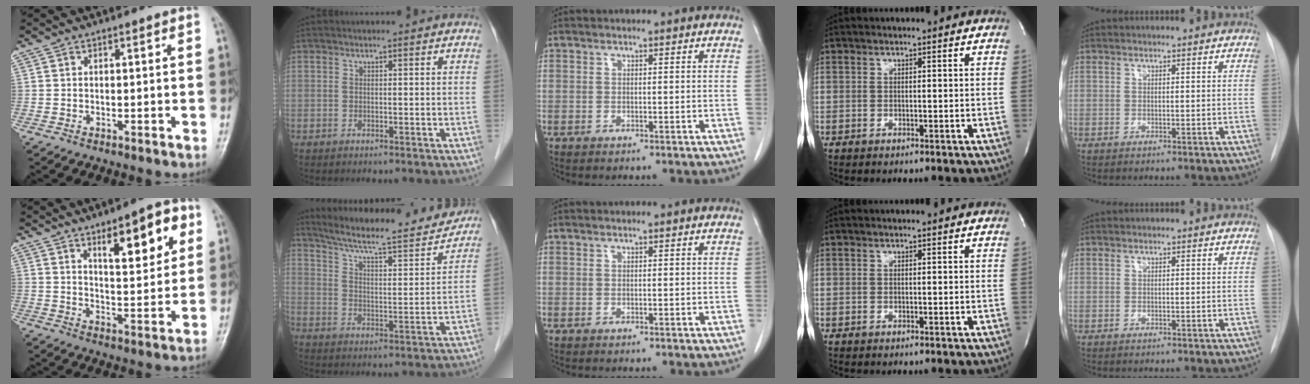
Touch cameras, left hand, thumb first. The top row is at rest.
{"thumb": {"total": 12.7, "force": [6.1, 4.7, 10.2], "torque": [-0.115, -0.028, 0.090]}, "index": {"total": 19.1, "force": [17.5, 1.6, 7.5], "torque": [-0.122, -0.016, 0.249]}}